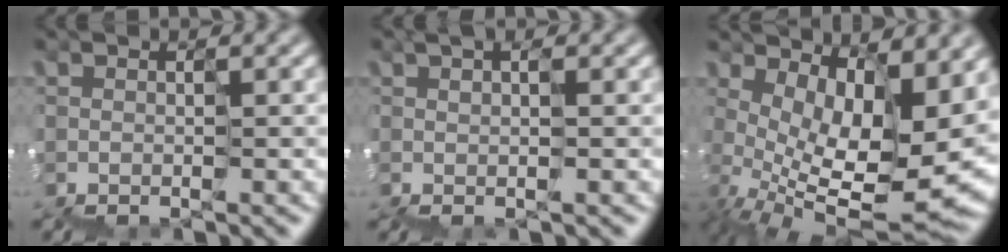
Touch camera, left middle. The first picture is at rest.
{"total": 0.6, "force": [0.5, 0.1, 0.3], "torque": [0.010, 0.010, 0.007]}
{"total": 9.6, "force": [0.6, 4.4, 8.5], "torque": [-0.139, -0.005, 0.033]}